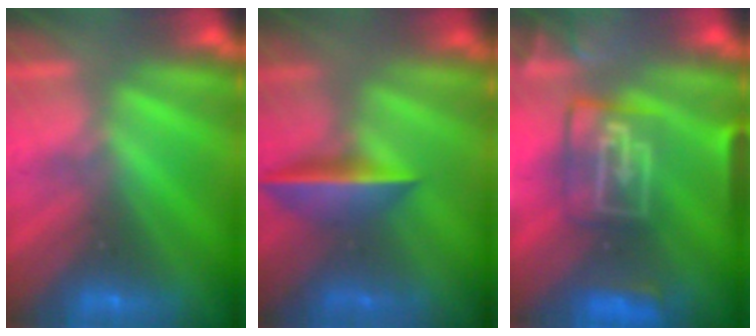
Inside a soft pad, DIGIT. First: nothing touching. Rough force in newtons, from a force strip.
{"total": 1.2}
{"total": 9.2}